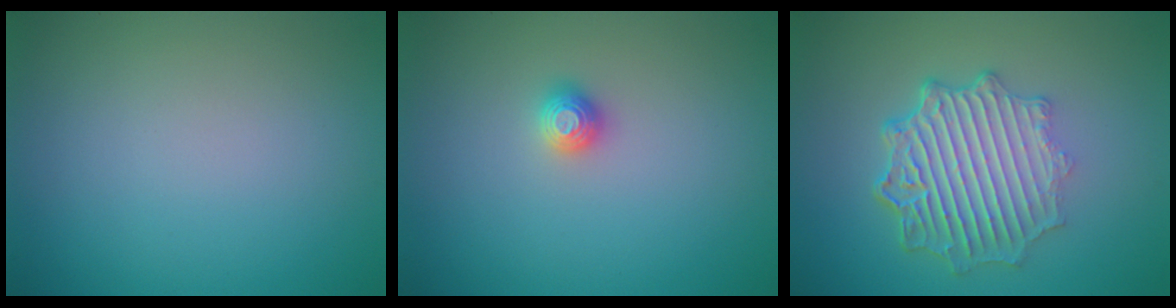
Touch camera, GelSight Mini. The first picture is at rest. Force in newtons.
{"total": 1.2, "press": 1.1, "slide": 0.2}
{"total": 7.2, "press": 5.2, "slide": 4.9}